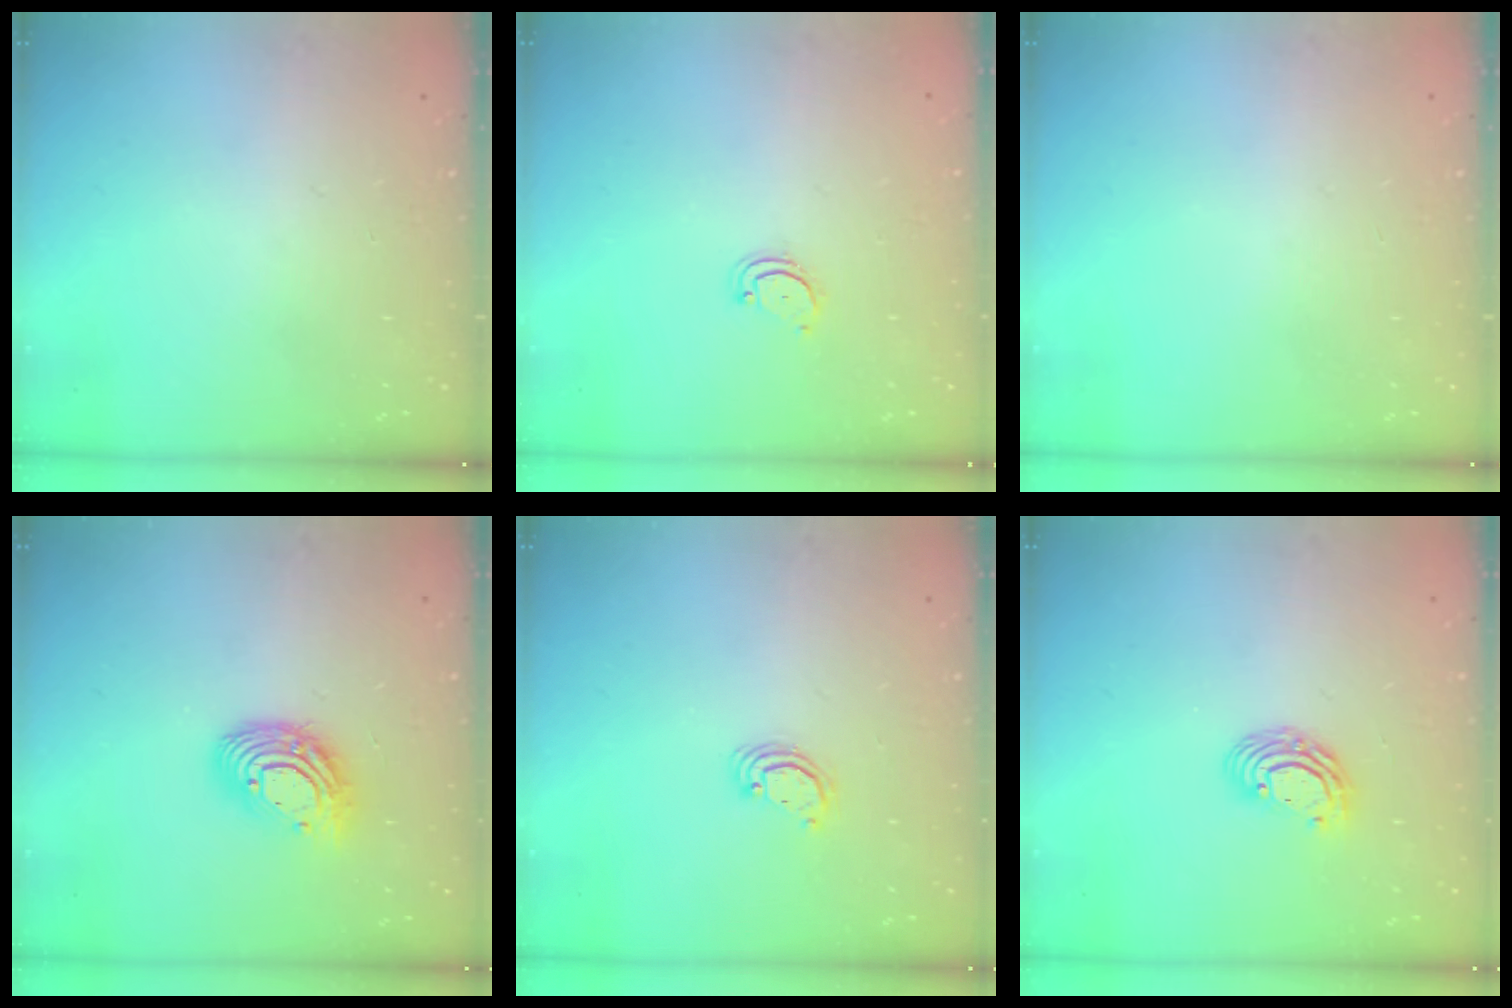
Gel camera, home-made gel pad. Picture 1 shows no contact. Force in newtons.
{"total": 3.2, "press": 3.2, "slide": 0.3}
{"total": 0.0}
{"total": 13.9, "press": 13.9, "slide": 1.2}
{"total": 2.7, "press": 2.7, "slide": 0.2}
{"total": 6.9, "press": 6.9, "slide": 0.8}